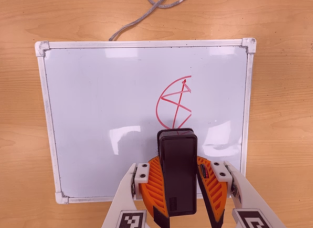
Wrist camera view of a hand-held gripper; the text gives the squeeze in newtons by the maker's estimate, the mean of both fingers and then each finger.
{"total": 9.1, "left": 9.1, "right": 9.0}